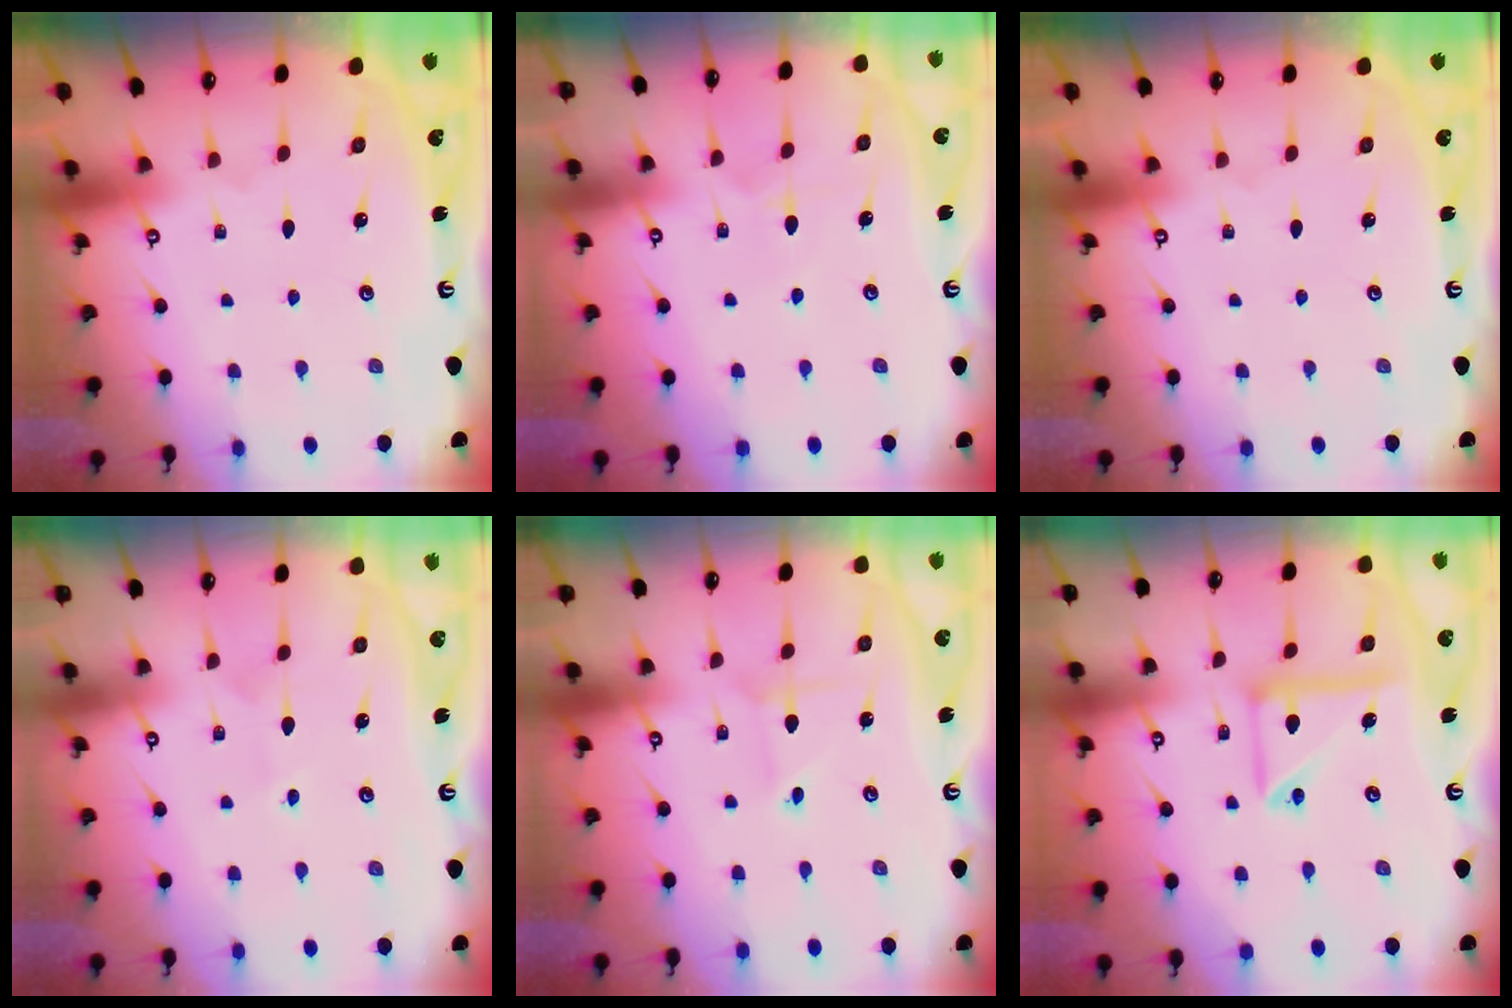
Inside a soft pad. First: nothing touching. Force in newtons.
{"total": 4.7, "press": 4.7, "slide": 0.6}
{"total": 0.0}
{"total": 2.8, "press": 2.7, "slide": 0.3}
{"total": 0.9, "press": 0.9, "slide": 0.0}
{"total": 12.8, "press": 12.7, "slide": 1.2}